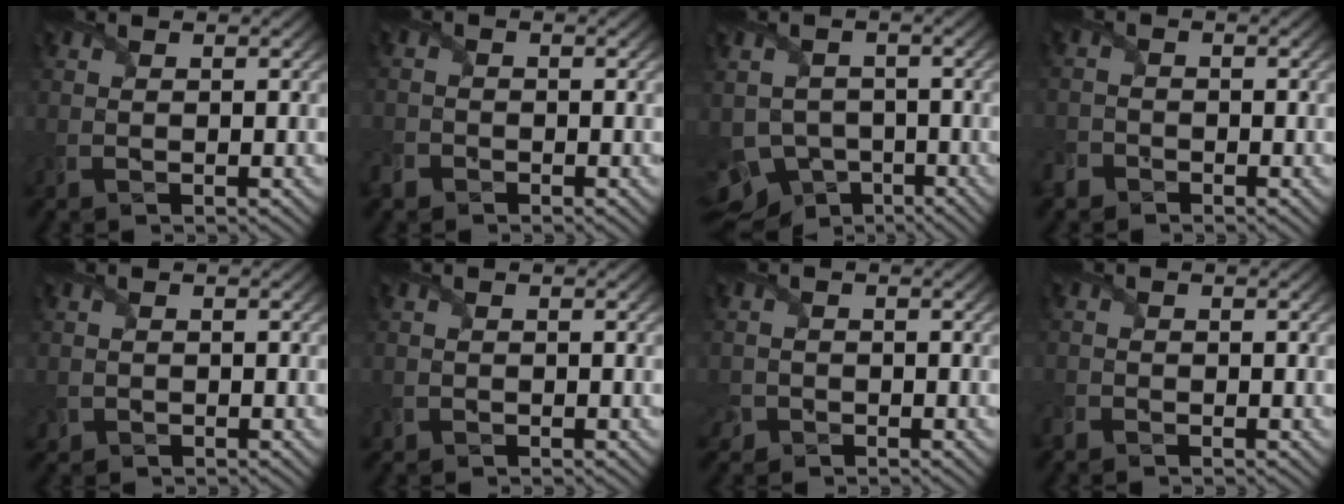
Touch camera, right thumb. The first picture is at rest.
{"total": 2.0, "force": [-1.4, 1.4, 0.5], "torque": [-0.014, -0.004, -0.039]}
{"total": 8.1, "force": [-4.6, 6.1, 2.9], "torque": [-0.062, -0.014, -0.078]}
{"total": 2.4, "force": [-1.8, 1.5, 0.6], "torque": [-0.017, -0.002, -0.048]}
{"total": 1.0, "force": [-0.5, 0.9, 0.0], "torque": [0.004, -0.005, -0.011]}
{"total": 0.7, "force": [-0.3, 0.6, -0.1], "torque": [0.005, -0.003, -0.008]}
{"total": 1.9, "force": [-1.2, 1.5, 0.3], "torque": [-0.007, -0.005, -0.028]}
{"total": 1.1, "force": [-0.9, 0.6, 0.2], "torque": [-0.008, -0.002, -0.025]}